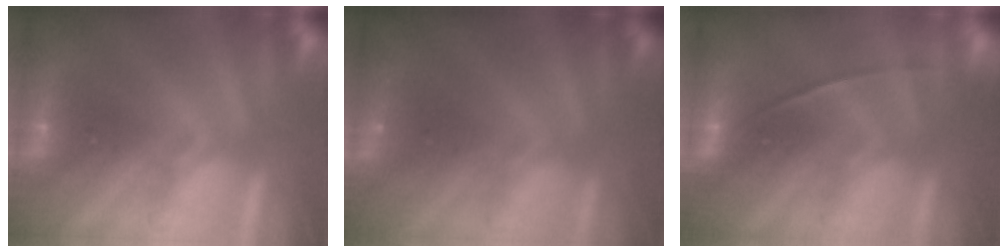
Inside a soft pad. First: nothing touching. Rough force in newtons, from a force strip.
{"total": 1.4}
{"total": 1.8}